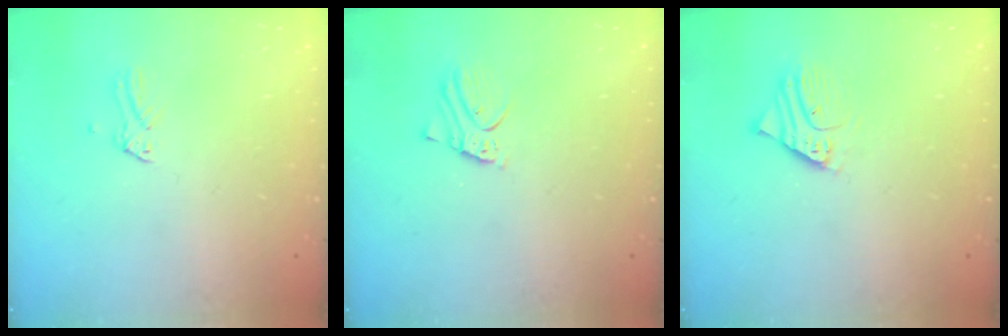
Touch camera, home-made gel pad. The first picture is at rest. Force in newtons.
{"total": 3.1, "press": 3.1, "slide": 0.2}
{"total": 2.9, "press": 2.9, "slide": 0.3}